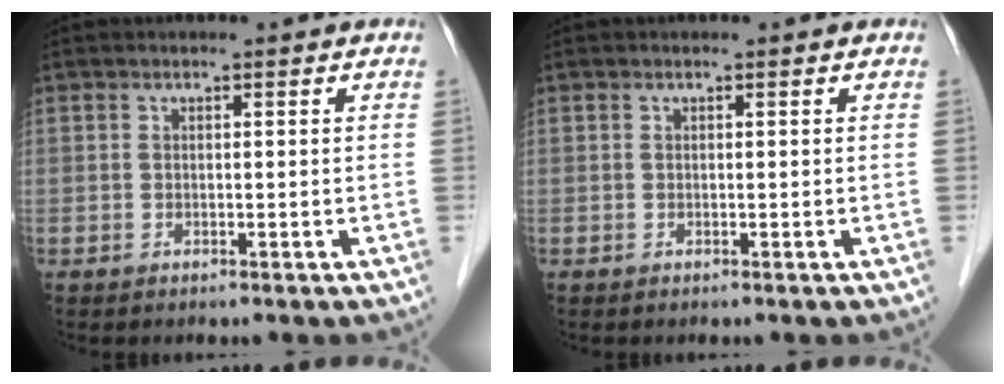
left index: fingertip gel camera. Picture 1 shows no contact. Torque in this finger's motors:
{"motor_torque": [0.00, 0.00, 0.00, 0.00]}